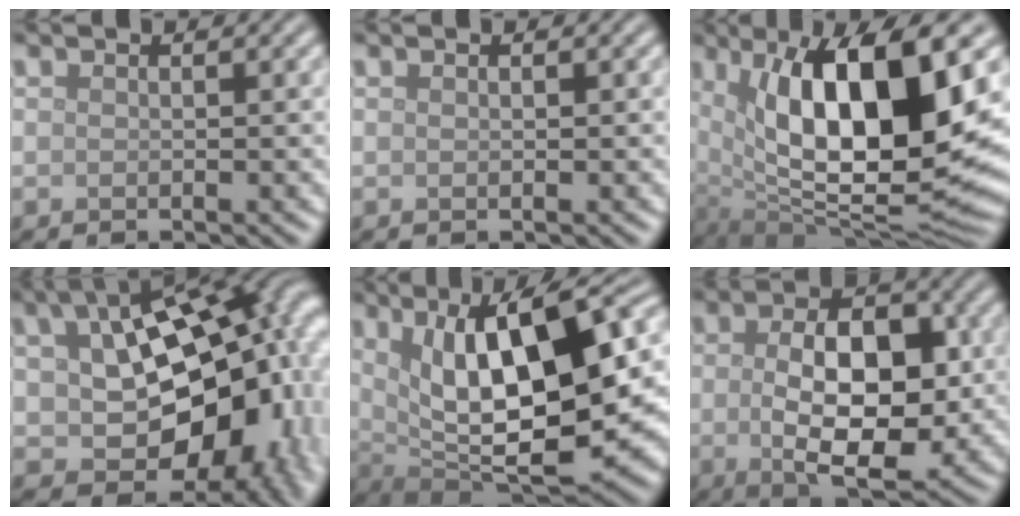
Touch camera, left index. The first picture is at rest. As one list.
[{"total": 0.0}, {"total": 14.4, "force": [3.6, 5.5, 12.8], "torque": [-0.193, -0.011, 0.066]}, {"total": 20.3, "force": [1.5, 12.9, 15.6], "torque": [-0.210, -0.020, 0.065]}, {"total": 17.5, "force": [3.6, 7.5, 15.4], "torque": [-0.213, 0.007, 0.069]}, {"total": 9.3, "force": [-0.3, 4.9, 8.0], "torque": [-0.123, -0.002, -0.007]}]